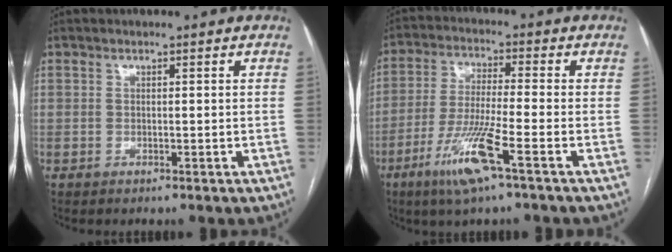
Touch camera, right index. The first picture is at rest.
{"total": 10.2, "force": [-5.2, -0.1, 8.8], "torque": [-0.180, -0.018, -0.102]}